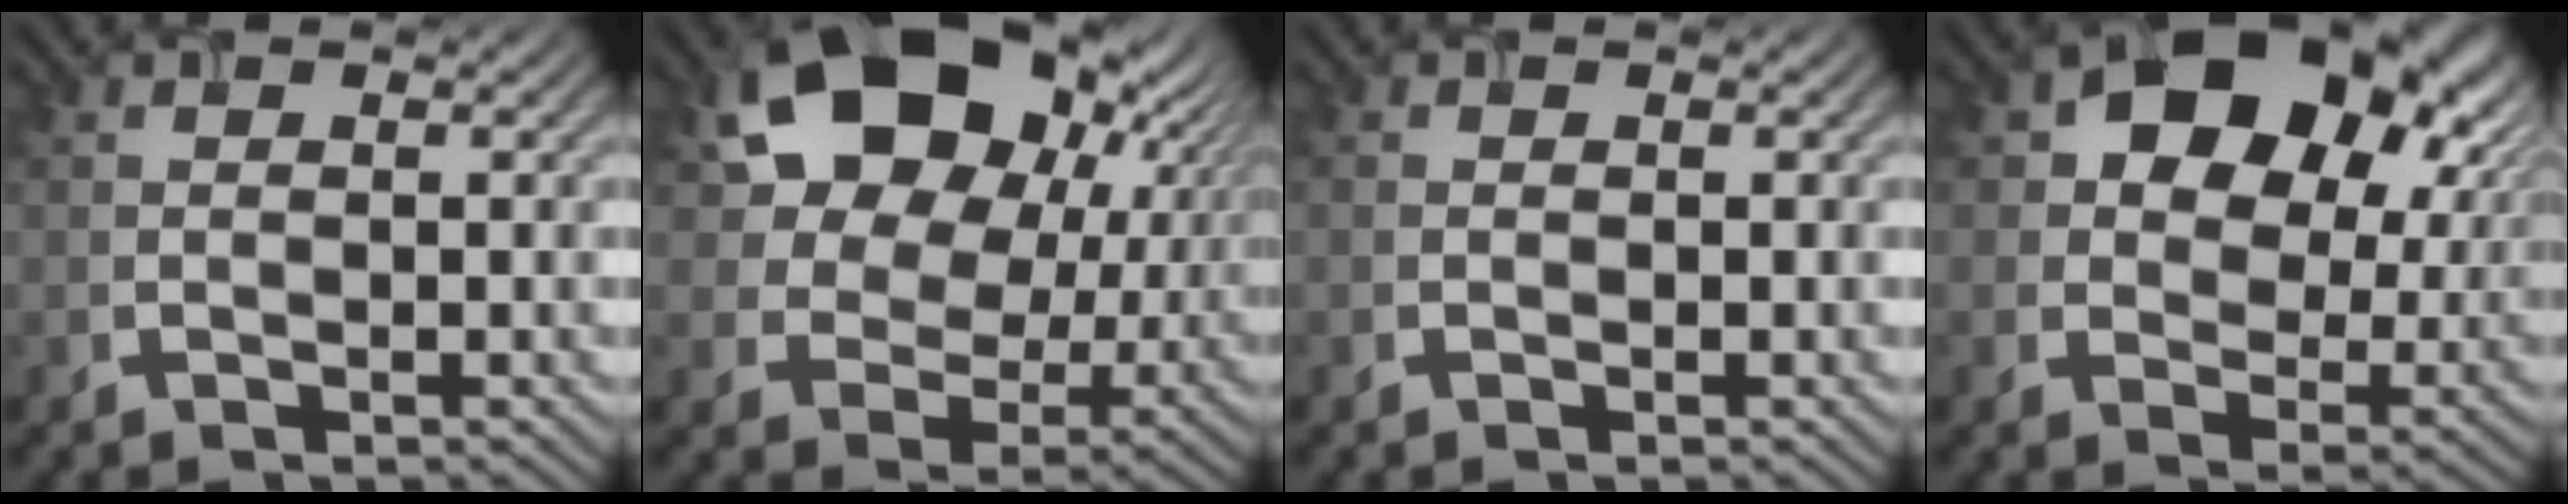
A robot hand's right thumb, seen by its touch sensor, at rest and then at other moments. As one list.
[{"total": 16.0, "force": [6.3, 11.3, 9.4], "torque": [-0.162, 0.004, 0.124]}, {"total": 0.0}, {"total": 14.3, "force": [5.9, 9.8, 8.6], "torque": [-0.127, -0.003, 0.113]}]